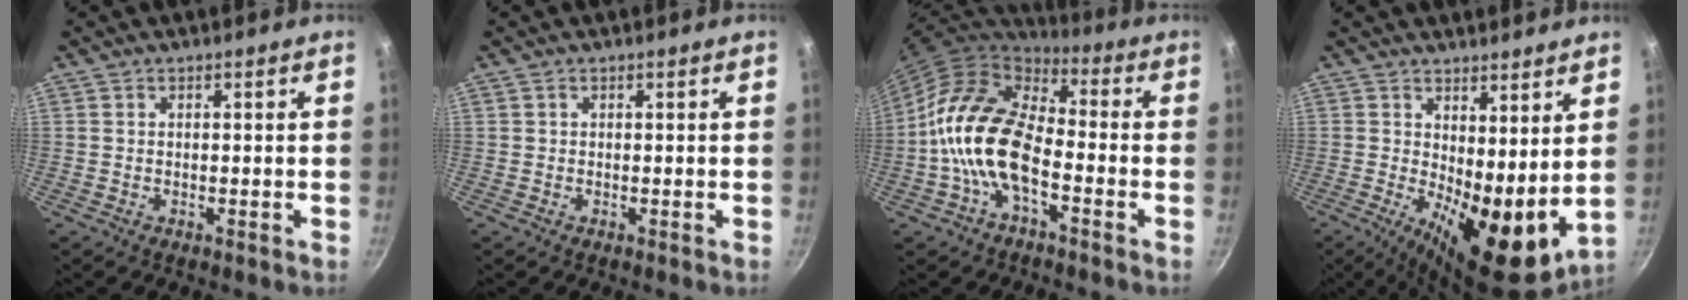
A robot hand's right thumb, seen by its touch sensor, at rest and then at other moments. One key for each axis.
{"total": 0.0}
{"total": 17.0, "fx": -4.4, "fy": 9.4, "fz": 13.4, "tx": -0.226, "ty": 0.047, "tz": -0.099}
{"total": 14.6, "fx": 2.1, "fy": 6.3, "fz": 13.0, "tx": -0.159, "ty": -0.033, "tz": 0.041}